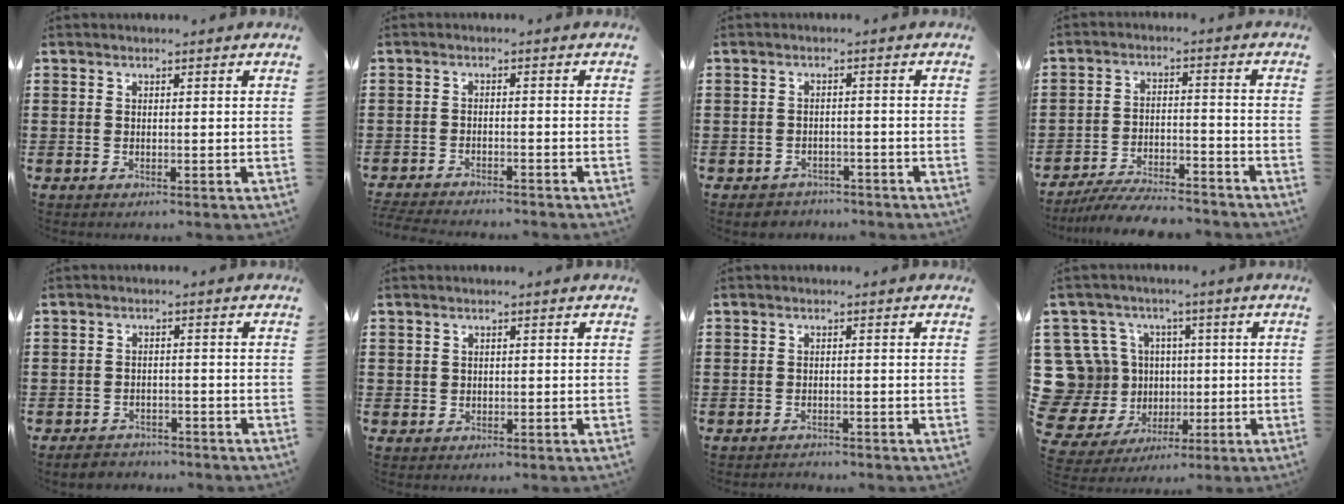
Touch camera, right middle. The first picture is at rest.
{"total": 2.9, "force": [-2.9, 0.2, 0.2], "torque": [-0.014, -0.004, -0.063]}
{"total": 2.3, "force": [-2.1, 0.8, -0.2], "torque": [-0.005, 0.002, -0.048]}
{"total": 6.4, "force": [-6.2, 0.7, 1.6], "torque": [-0.026, 0.006, -0.119]}
{"total": 2.4, "force": [-2.3, 0.7, 0.0], "torque": [-0.008, 0.001, -0.051]}
{"total": 0.9, "force": [0.2, 0.9, 0.1], "torque": [-0.005, 0.006, 0.003]}
{"total": 1.1, "force": [-1.0, 0.2, -0.1], "torque": [-0.002, 0.003, -0.024]}
{"total": 12.5, "force": [1.9, 11.9, 3.0], "torque": [-0.146, -0.003, 0.056]}